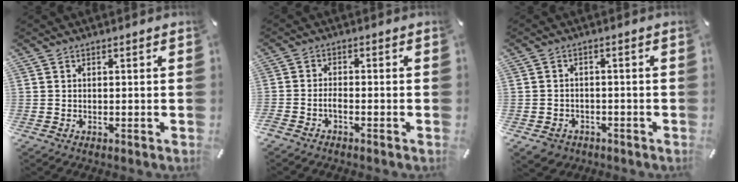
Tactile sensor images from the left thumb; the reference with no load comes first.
{"total": 2.0, "force": [-1.4, 0.6, 1.3], "torque": [-0.031, 0.001, -0.028]}
{"total": 3.7, "force": [-2.1, 2.9, 0.8], "torque": [-0.018, 0.008, -0.041]}